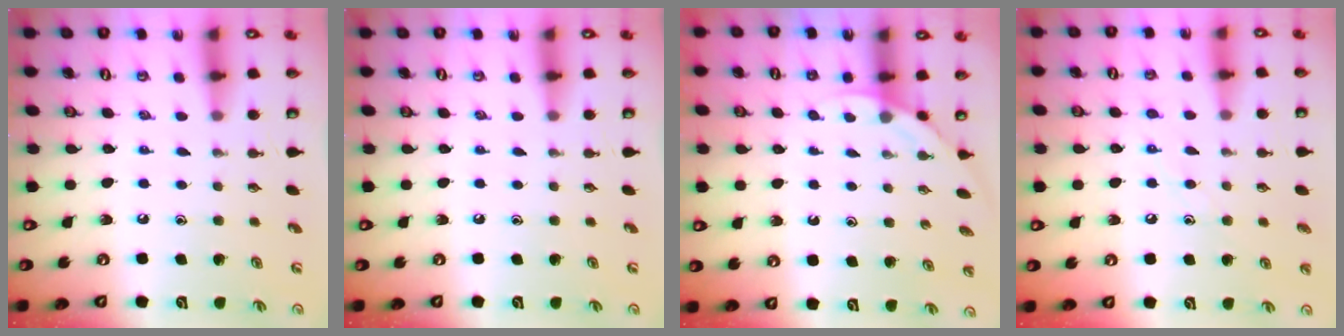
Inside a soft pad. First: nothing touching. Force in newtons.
{"total": 0.0}
{"total": 2.6, "press": 2.6, "slide": 0.1}
{"total": 7.5, "press": 7.4, "slide": 0.6}